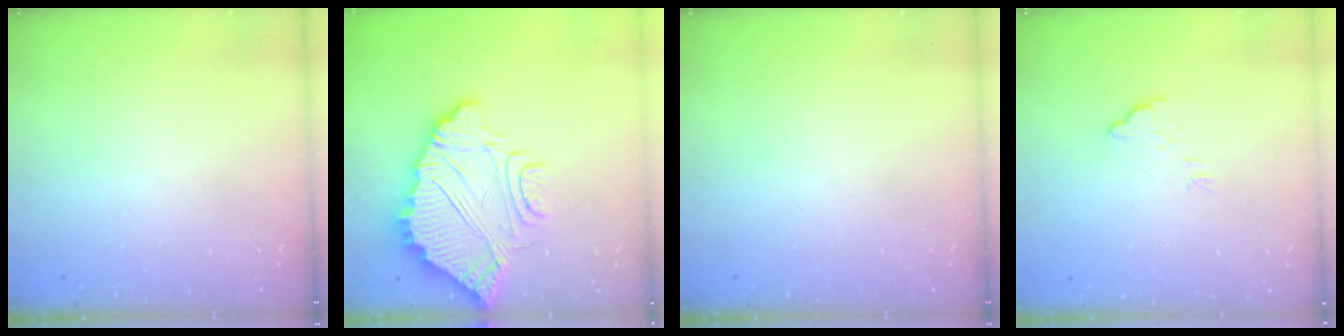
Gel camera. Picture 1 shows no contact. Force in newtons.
{"total": 13.2, "press": 13.1, "slide": 0.9}
{"total": 0.0}
{"total": 2.3, "press": 2.3, "slide": 0.1}